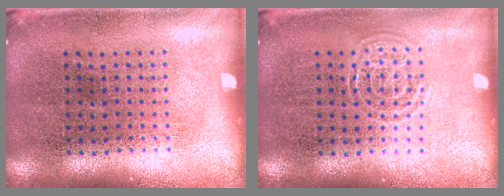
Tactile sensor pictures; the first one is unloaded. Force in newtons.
{"total": 1.4, "press": 1.4, "slide": 0.3}